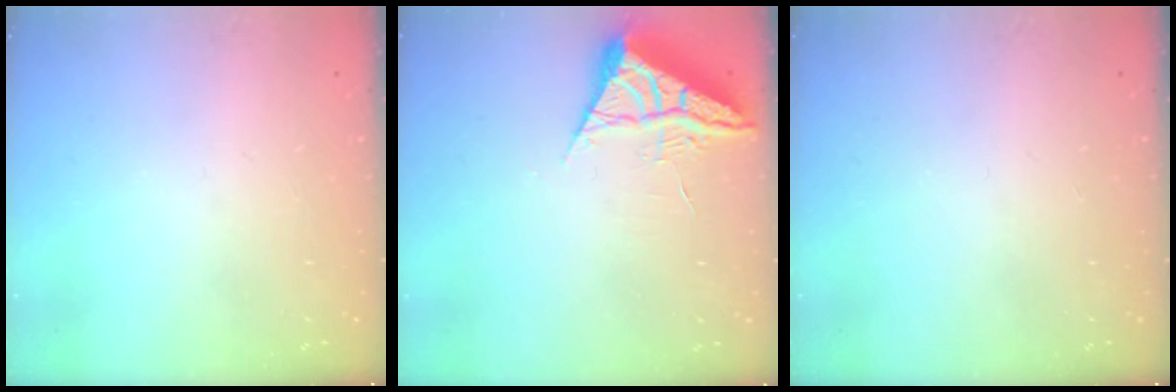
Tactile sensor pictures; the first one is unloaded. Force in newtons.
{"total": 6.3, "press": 6.3, "slide": 0.9}
{"total": 0.0}